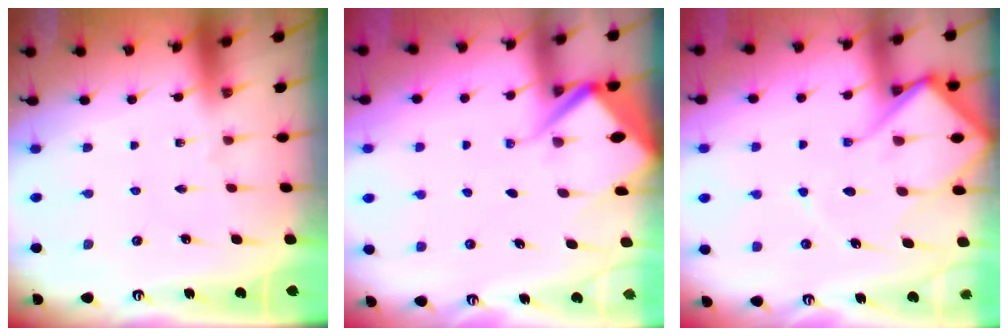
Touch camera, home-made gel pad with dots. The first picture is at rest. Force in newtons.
{"total": 6.0, "press": 6.0, "slide": 0.7}
{"total": 13.3, "press": 13.2, "slide": 1.4}